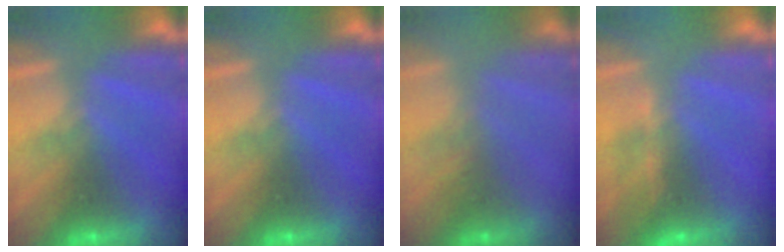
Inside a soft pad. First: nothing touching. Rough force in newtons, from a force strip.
{"total": 0.0}
{"total": 2.9}
{"total": 1.3}